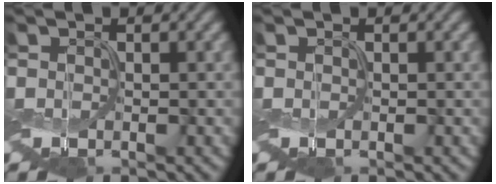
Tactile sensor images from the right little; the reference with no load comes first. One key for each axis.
{"total": 0.0}